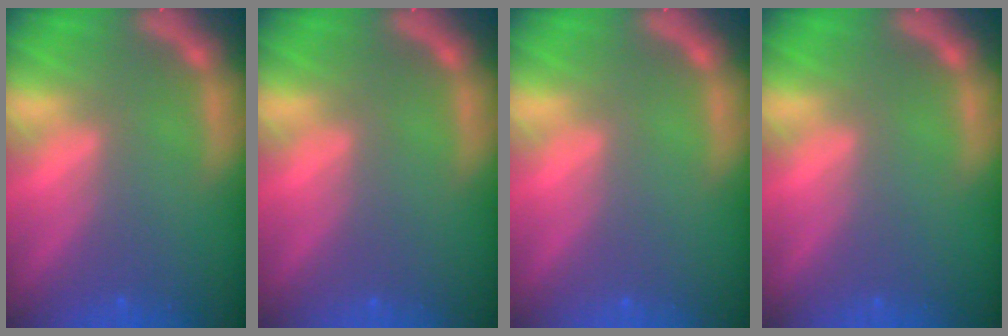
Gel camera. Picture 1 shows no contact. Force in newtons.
{"total": 0.0}
{"total": 0.0}
{"total": 0.0}